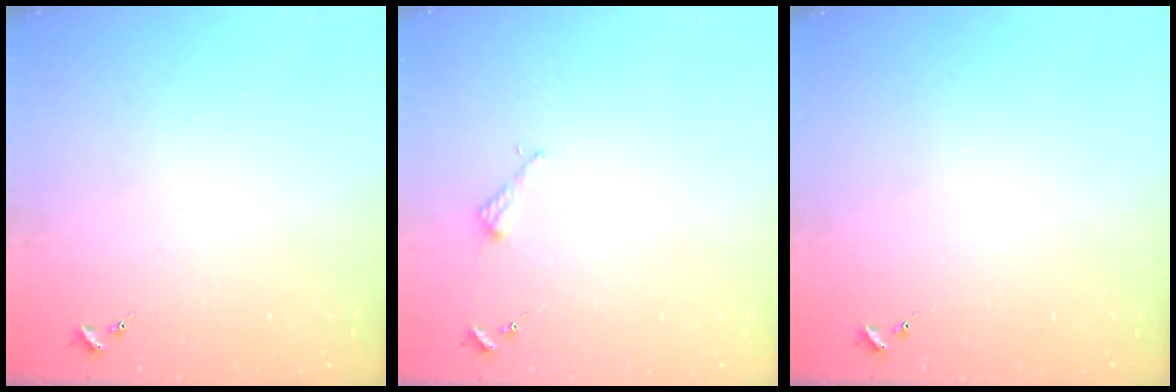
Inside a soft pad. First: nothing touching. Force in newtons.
{"total": 2.2, "press": 2.2, "slide": 0.2}
{"total": 0.0}